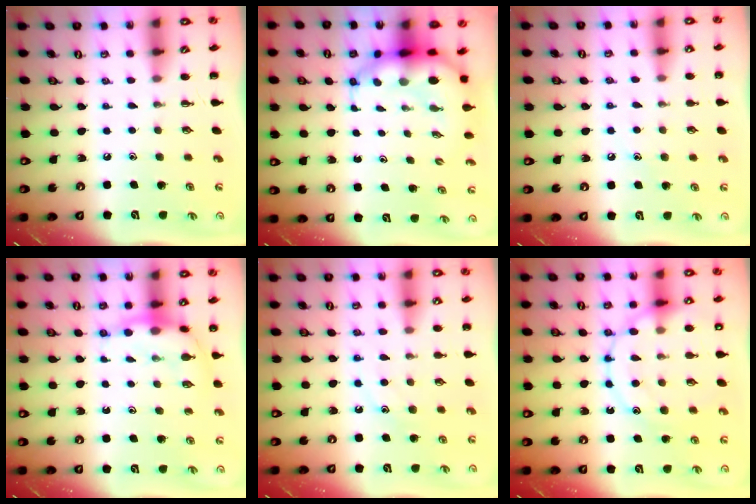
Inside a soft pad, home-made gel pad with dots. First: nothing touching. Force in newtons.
{"total": 8.5, "press": 7.9, "slide": 3.0}
{"total": 6.1, "press": 5.8, "slide": 1.7}
{"total": 7.4, "press": 7.3, "slide": 0.8}
{"total": 11.2, "press": 11.1, "slide": 1.0}
{"total": 17.0, "press": 16.9, "slide": 1.5}